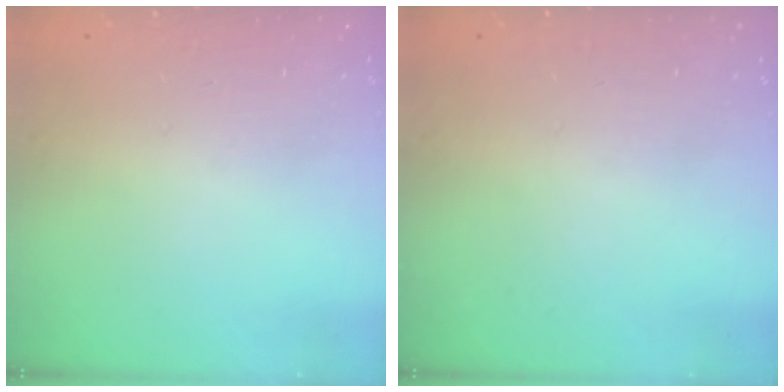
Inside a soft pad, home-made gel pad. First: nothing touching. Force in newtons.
{"total": 0.0}